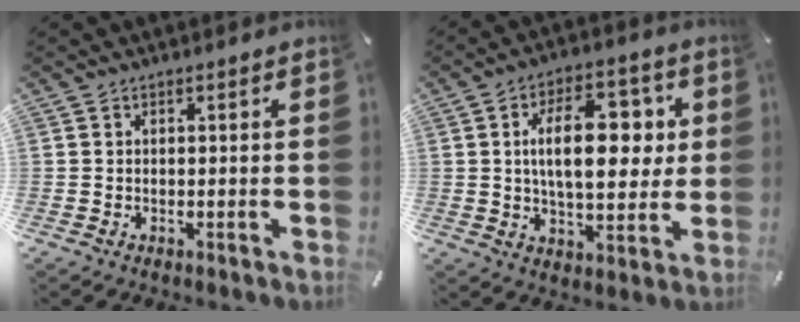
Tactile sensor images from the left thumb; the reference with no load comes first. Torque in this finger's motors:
{"motor_torque": [1.90, 1.83, 1.87, -0.27, 0.18]}